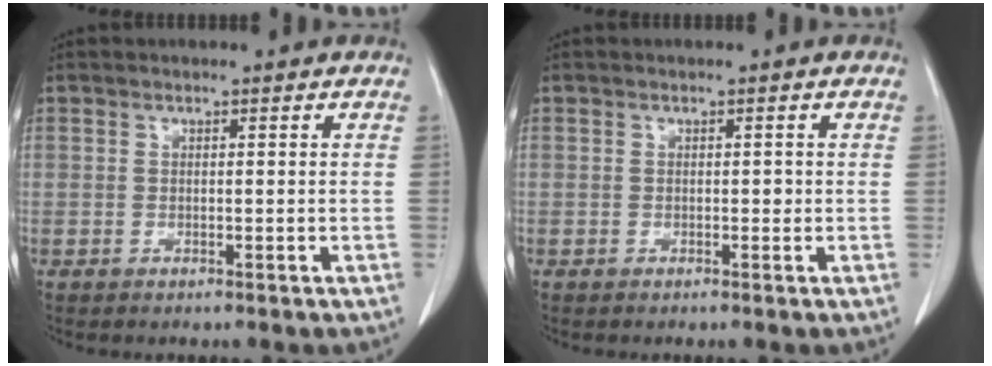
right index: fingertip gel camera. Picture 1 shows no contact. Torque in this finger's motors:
{"motor_torque": [0.04, -0.02, 0.03, 0.01]}